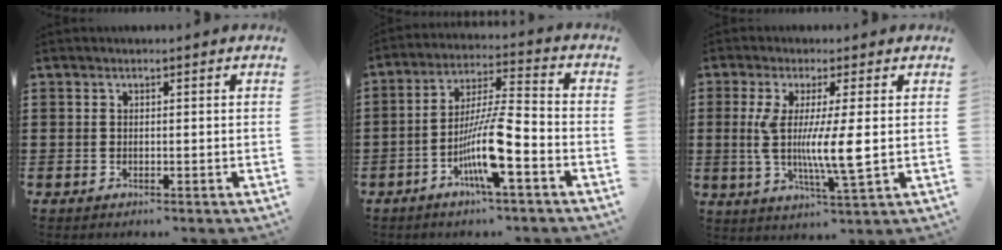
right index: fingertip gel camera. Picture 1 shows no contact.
{"total": 11.0, "force": [-4.4, 0.9, 10.0], "torque": [-0.204, -0.012, -0.087]}
{"total": 8.0, "force": [0.3, 0.4, 8.0], "torque": [-0.162, -0.013, -0.002]}